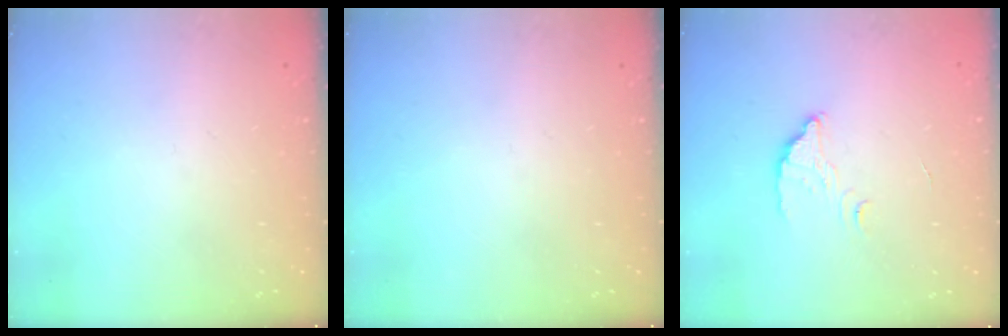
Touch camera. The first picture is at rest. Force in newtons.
{"total": 0.0}
{"total": 2.9, "press": 2.9, "slide": 0.3}